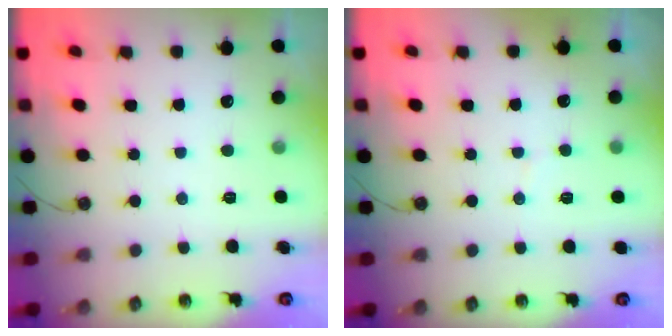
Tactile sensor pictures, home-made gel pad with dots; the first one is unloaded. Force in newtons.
{"total": 1.8, "press": 1.8, "slide": 0.1}